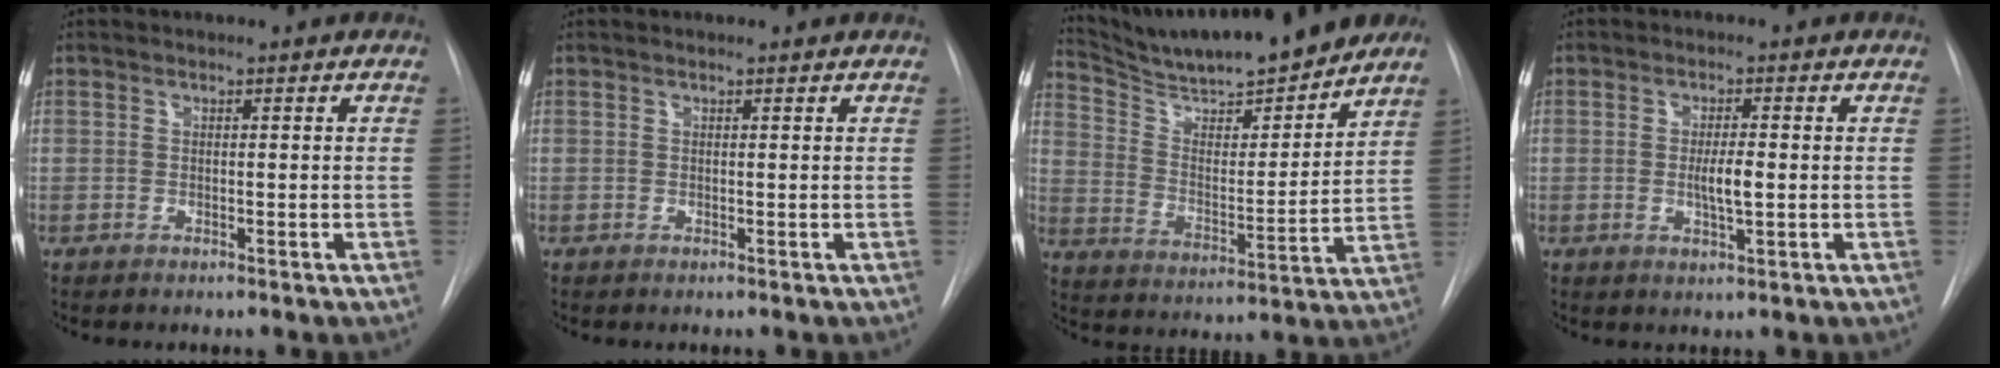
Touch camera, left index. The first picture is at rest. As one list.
[{"total": 0.6, "force": [0.6, -0.1, 0.1], "torque": [-0.008, 0.004, 0.008]}, {"total": 18.8, "force": [16.8, 1.8, 8.1], "torque": [-0.136, -0.018, 0.264]}, {"total": 3.4, "force": [-0.7, 0.4, 3.3], "torque": [-0.061, -0.010, -0.010]}]